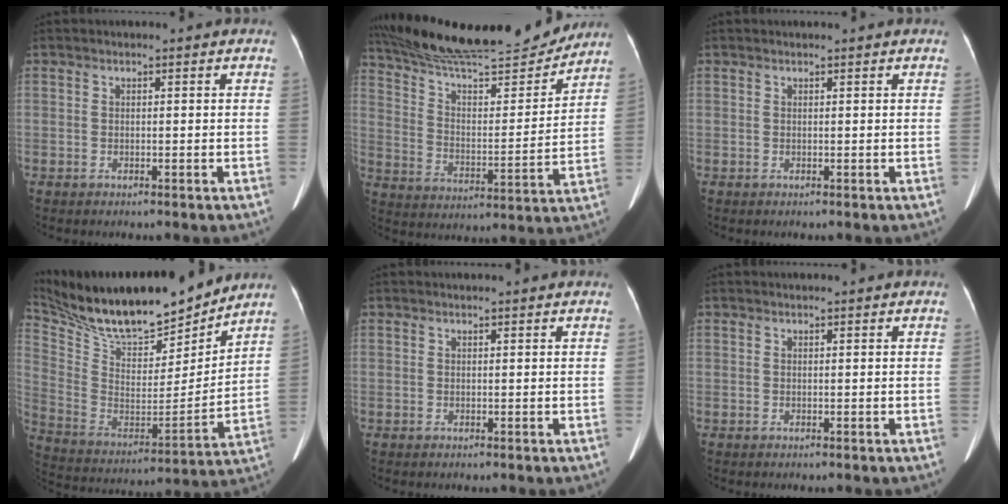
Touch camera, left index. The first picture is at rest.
{"total": 23.5, "force": [21.5, 2.5, 9.1], "torque": [-0.154, -0.017, 0.324]}
{"total": 1.0, "force": [1.0, 0.0, 0.3], "torque": [-0.006, 0.014, 0.016]}
{"total": 24.0, "force": [21.0, 5.2, 10.3], "torque": [-0.202, -0.013, 0.346]}
{"total": 2.2, "force": [2.1, 0.1, 0.6], "torque": [-0.009, 0.017, 0.027]}
{"total": 1.3, "force": [1.2, 0.0, 0.4], "torque": [-0.007, 0.015, 0.020]}